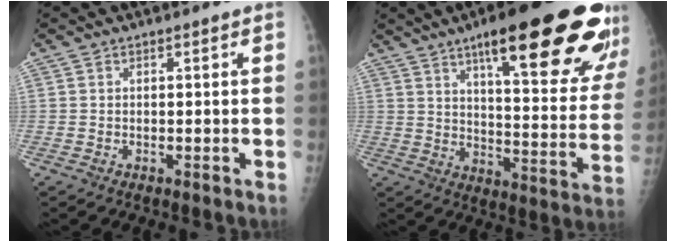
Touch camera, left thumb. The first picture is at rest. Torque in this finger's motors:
{"motor_torque": [3.29, 1.72, 1.71, -1.06, 0.30]}